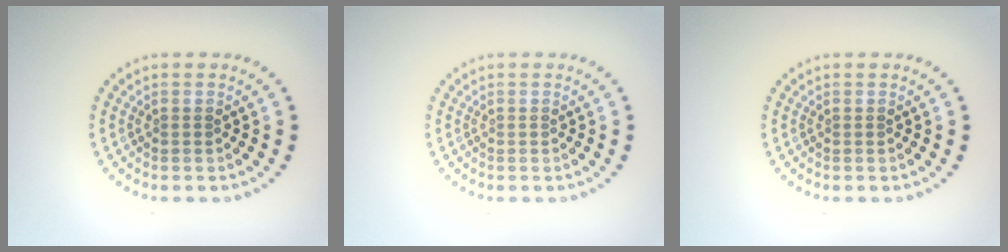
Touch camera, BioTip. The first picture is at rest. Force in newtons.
{"total": 0.0}
{"total": 0.0}